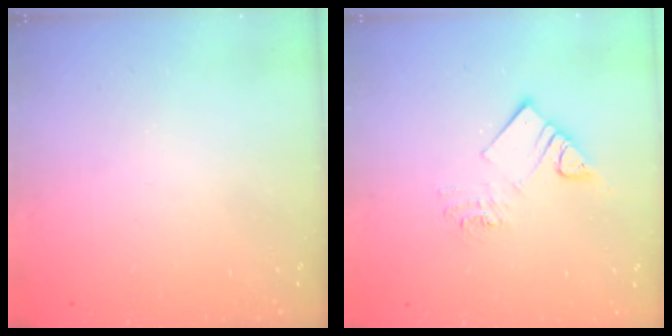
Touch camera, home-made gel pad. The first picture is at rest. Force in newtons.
{"total": 9.1, "press": 9.1, "slide": 0.5}